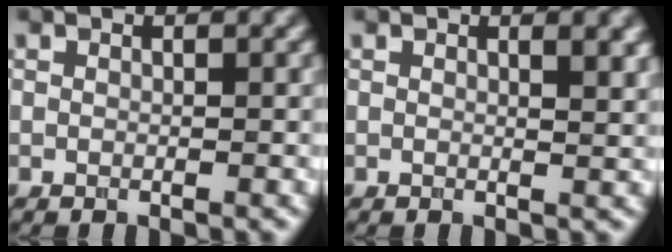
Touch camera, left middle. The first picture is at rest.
{"total": 2.3, "force": [1.1, 0.8, 1.9], "torque": [-0.014, 0.001, 0.015]}